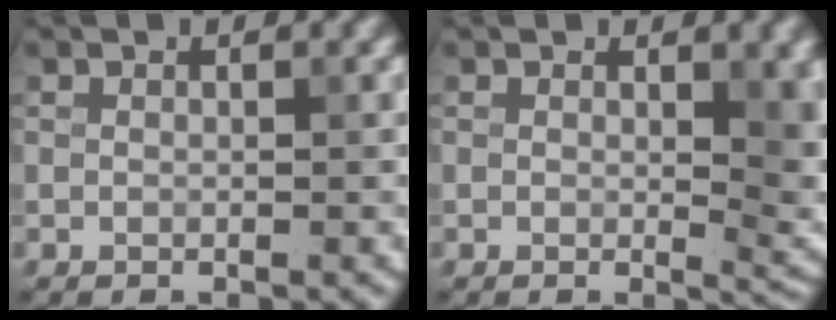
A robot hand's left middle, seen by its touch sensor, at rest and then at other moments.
{"total": 4.9, "force": [0.7, 1.9, 4.4], "torque": [-0.045, -0.007, 0.012]}